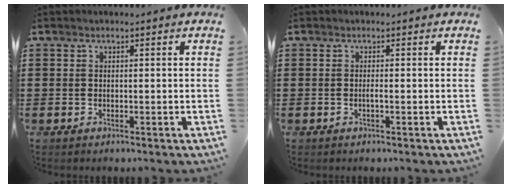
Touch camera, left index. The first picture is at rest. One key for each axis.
{"total": 0.6, "fx": -0.2, "fy": -0.1, "fz": 0.6, "tx": -0.012, "ty": -0.002, "tz": -0.003}